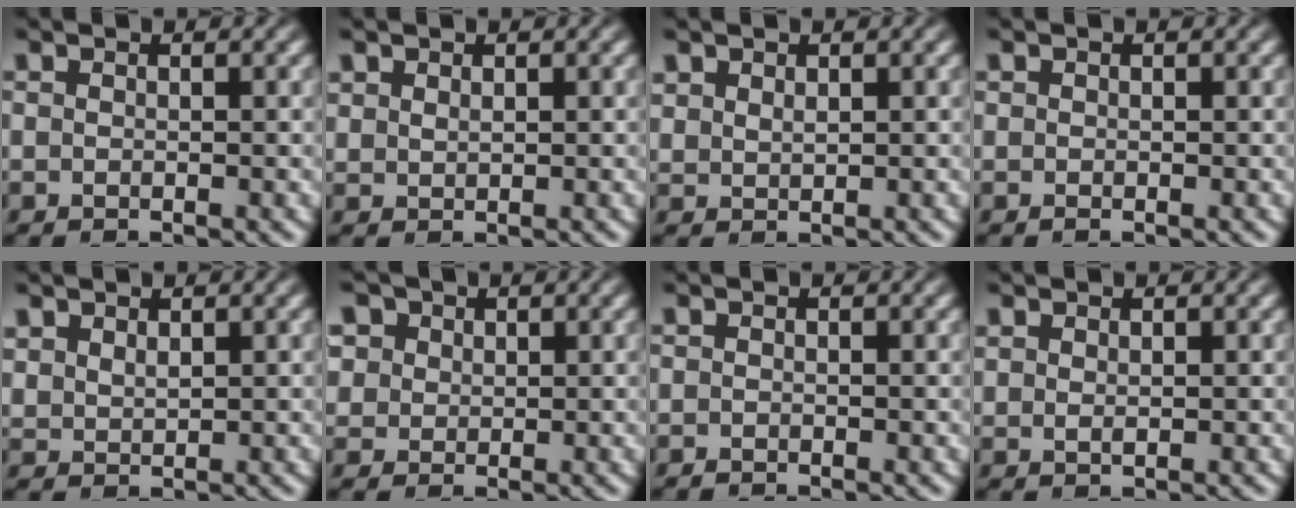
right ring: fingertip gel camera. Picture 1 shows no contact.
{"total": 1.1, "force": [1.0, 0.3, 0.1], "torque": [0.000, -0.006, 0.031]}
{"total": 1.3, "force": [1.2, 0.5, 0.2], "torque": [-0.006, -0.006, 0.036]}
{"total": 0.0}
{"total": 1.6, "force": [1.4, 0.7, 0.3], "torque": [-0.011, -0.006, 0.040]}
{"total": 5.3, "force": [1.9, 4.4, 2.0], "torque": [-0.051, -0.007, 0.039]}
{"total": 0.6, "force": [-0.4, -0.4, -0.2], "torque": [0.008, -0.009, -0.004]}
{"total": 1.0, "force": [0.9, 0.1, 0.4], "torque": [-0.002, -0.002, 0.026]}